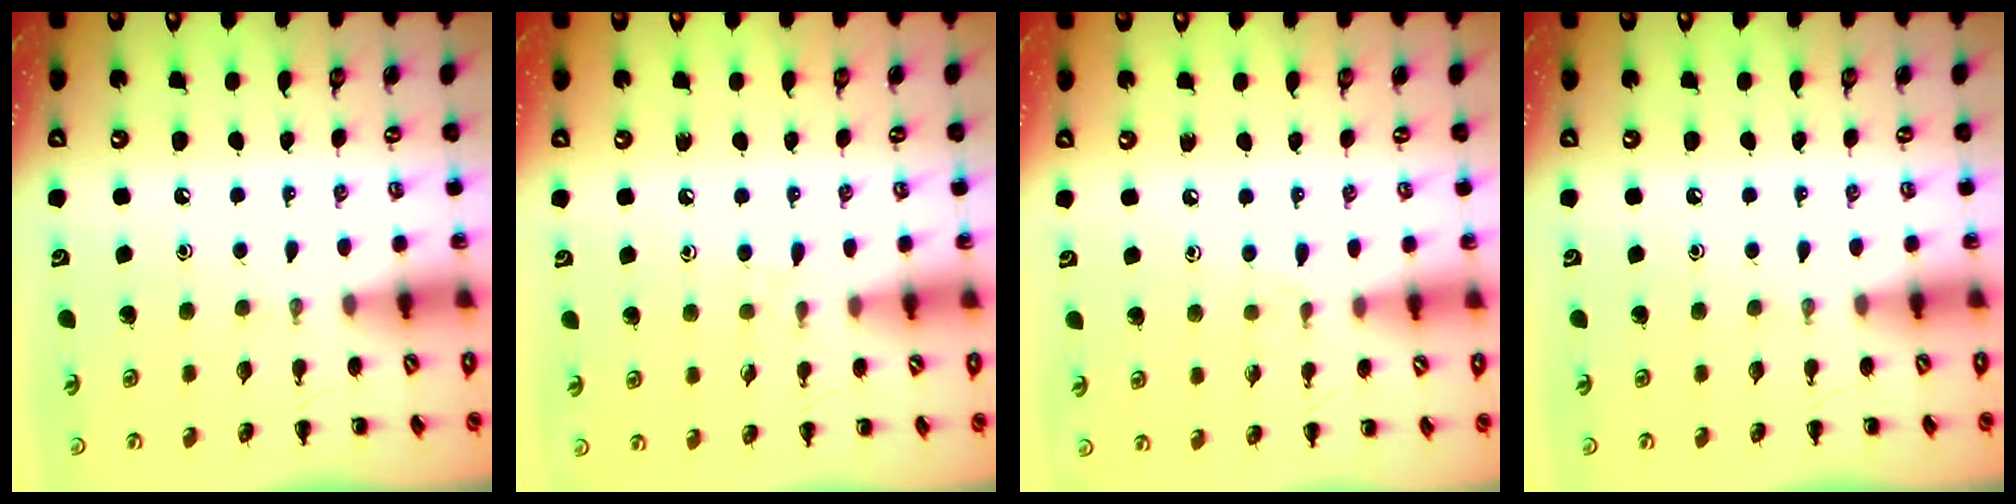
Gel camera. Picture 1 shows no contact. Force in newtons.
{"total": 4.9, "press": 4.4, "slide": 2.0}
{"total": 5.4, "press": 5.0, "slide": 2.2}
{"total": 0.0}